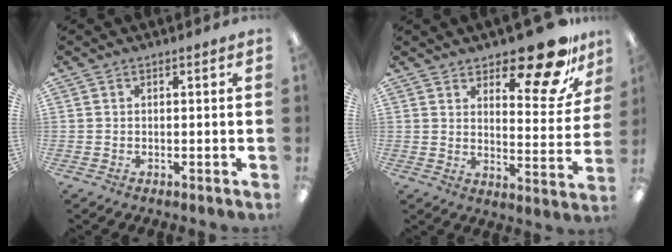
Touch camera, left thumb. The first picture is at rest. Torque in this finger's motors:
{"motor_torque": [0.53, 0.68, -0.17, 0.02, 0.01]}